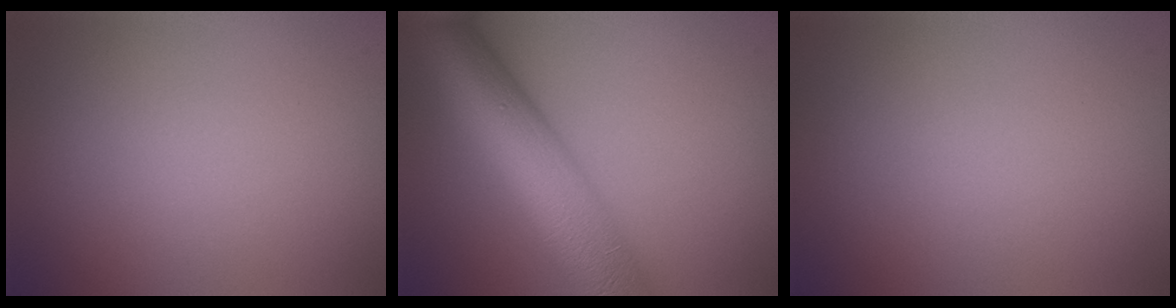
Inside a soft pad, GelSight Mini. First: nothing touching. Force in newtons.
{"total": 10.8, "press": 10.8, "slide": 0.3}
{"total": 0.0}